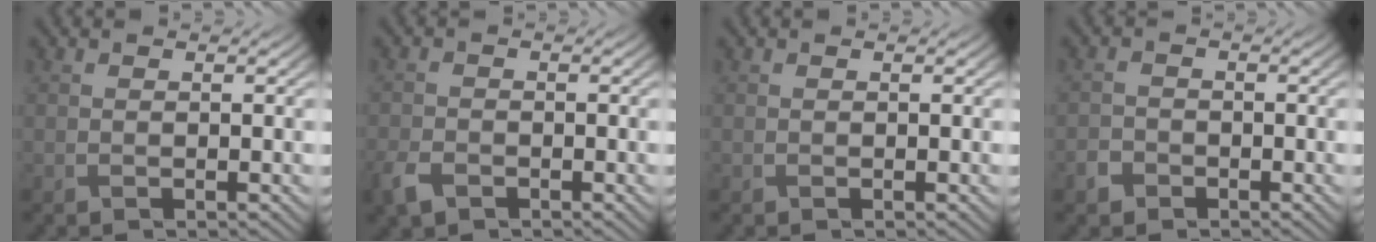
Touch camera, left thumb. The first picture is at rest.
{"total": 3.3, "force": [-2.1, 2.0, 1.6], "torque": [-0.045, -0.012, -0.050]}
{"total": 0.0}
{"total": 2.0, "force": [-1.3, 1.4, 0.5], "torque": [-0.011, 0.000, -0.031]}